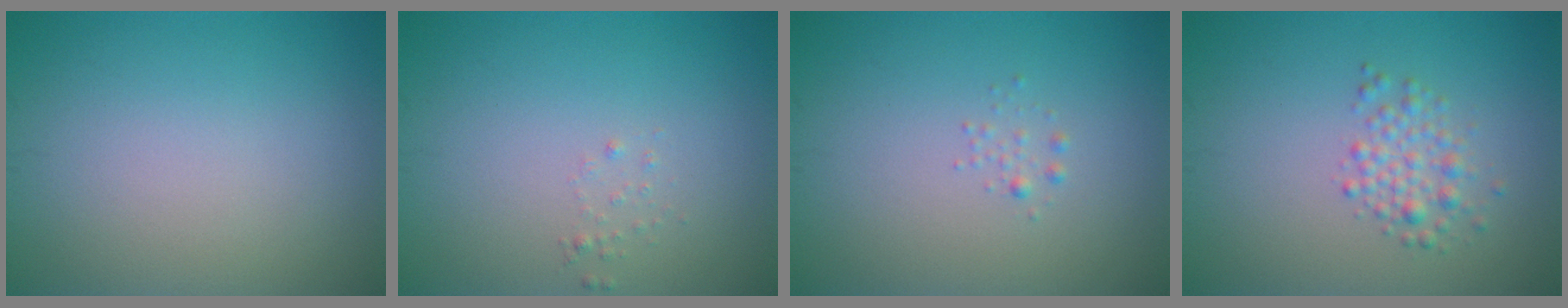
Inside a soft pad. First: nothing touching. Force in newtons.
{"total": 0.6, "press": 0.6, "slide": 0.1}
{"total": 0.7, "press": 0.7, "slide": 0.0}
{"total": 2.2, "press": 2.2, "slide": 0.1}